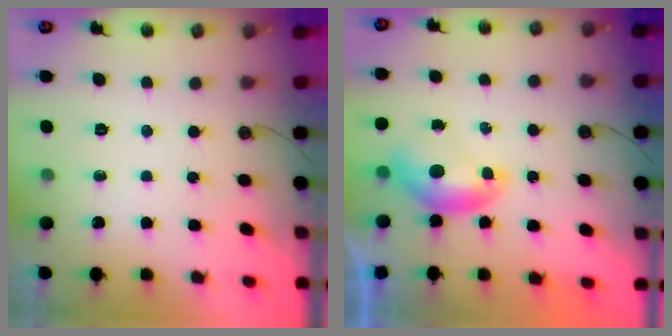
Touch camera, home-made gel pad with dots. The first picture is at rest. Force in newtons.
{"total": 0.0}